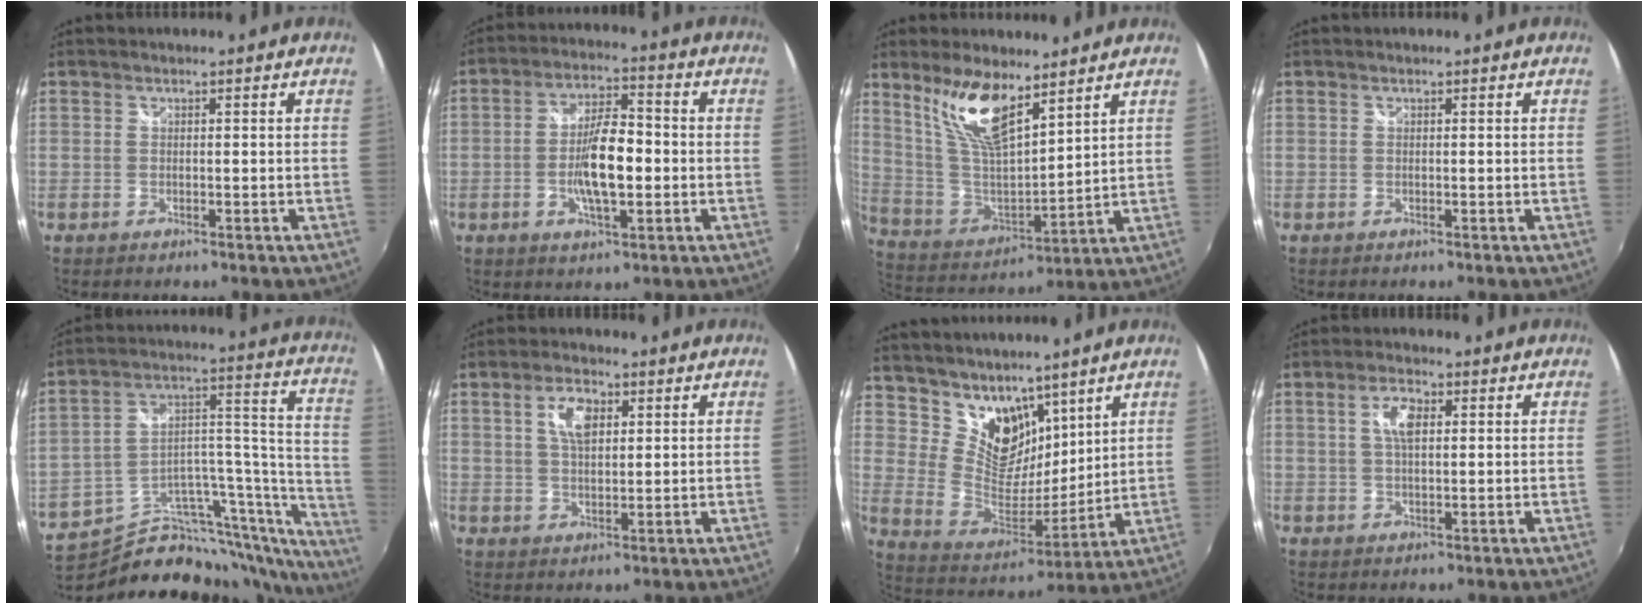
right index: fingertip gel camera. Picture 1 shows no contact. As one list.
[{"total": 9.7, "force": [-1.7, 3.1, 9.1], "torque": [-0.170, 0.006, -0.027]}, {"total": 13.9, "force": [9.1, 4.5, 9.4], "torque": [-0.181, 0.000, 0.190]}, {"total": 0.0}, {"total": 27.0, "force": [-21.1, 10.2, 13.5], "torque": [-0.152, 0.051, -0.314]}, {"total": 5.8, "force": [2.1, 2.9, 4.5], "torque": [-0.082, 0.009, 0.038]}, {"total": 13.0, "force": [9.3, 7.7, 4.8], "torque": [-0.093, -0.001, 0.186]}, {"total": 4.4, "force": [1.2, 2.0, 3.8], "torque": [-0.071, 0.008, 0.021]}]